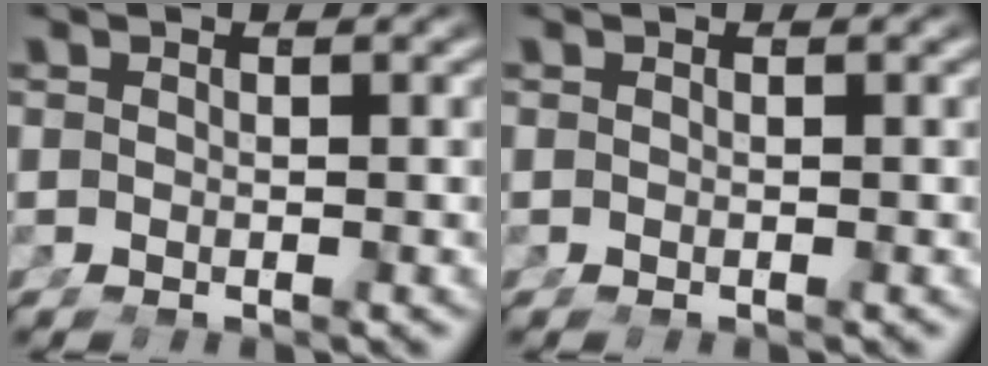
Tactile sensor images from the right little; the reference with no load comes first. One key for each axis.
{"total": 0.0}